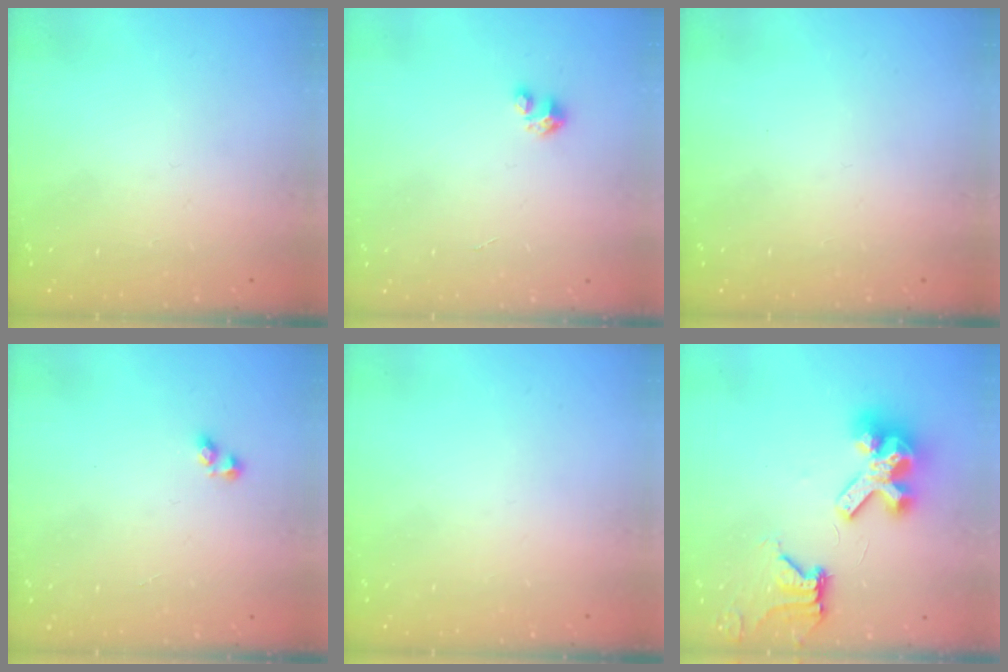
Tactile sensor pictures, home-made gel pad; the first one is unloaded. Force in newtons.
{"total": 1.8, "press": 1.8, "slide": 0.1}
{"total": 0.0}
{"total": 2.9, "press": 2.6, "slide": 1.3}
{"total": 0.0}
{"total": 15.6, "press": 15.4, "slide": 2.1}